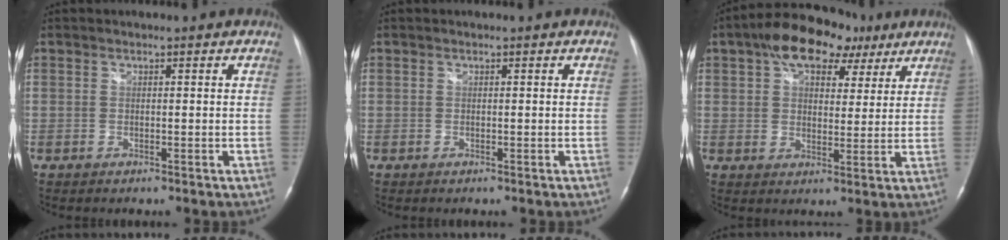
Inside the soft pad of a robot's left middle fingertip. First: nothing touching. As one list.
[{"total": 0.0}, {"total": 12.7, "force": [7.5, 6.8, 7.6], "torque": [-0.120, 0.040, 0.119]}]